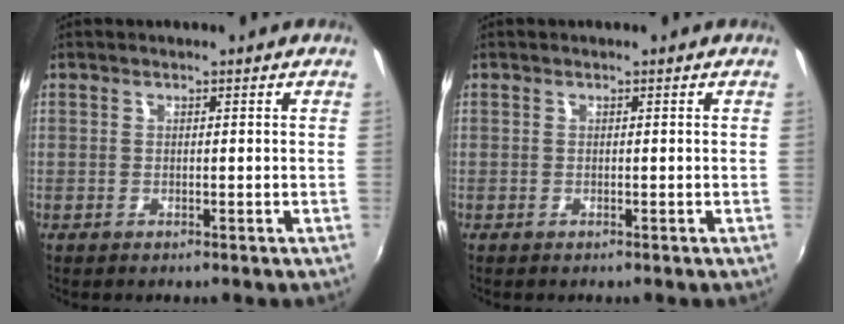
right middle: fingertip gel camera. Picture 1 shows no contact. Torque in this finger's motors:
{"motor_torque": [-0.07, -0.17, -0.02, 0.00]}